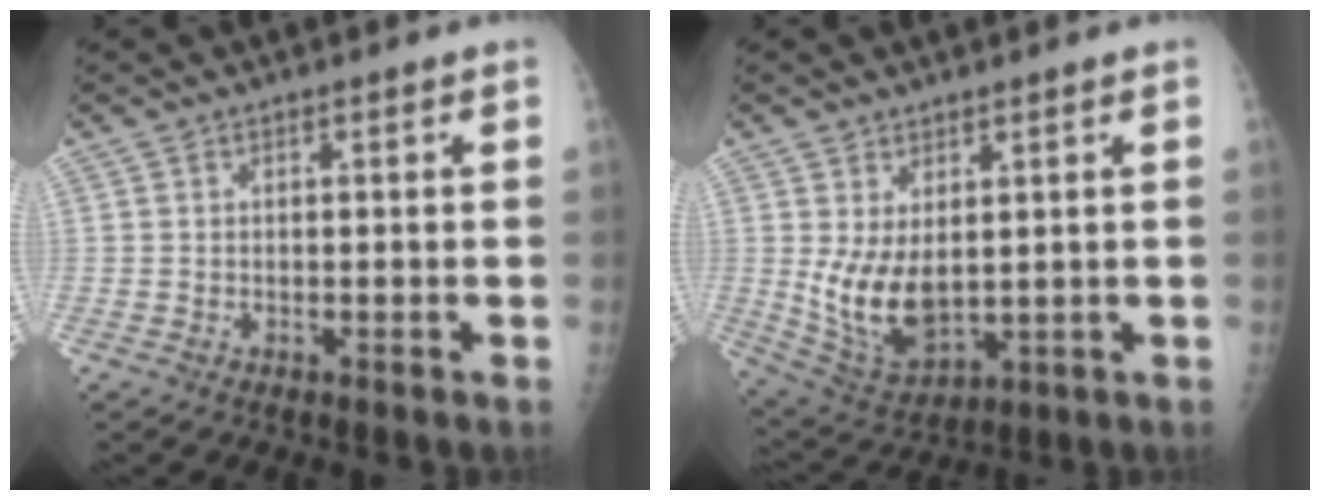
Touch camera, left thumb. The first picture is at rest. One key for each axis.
{"total": 10.1, "fx": 0.9, "fy": 5.9, "fz": 8.2, "tx": -0.140, "ty": -0.021, "tz": 0.039}